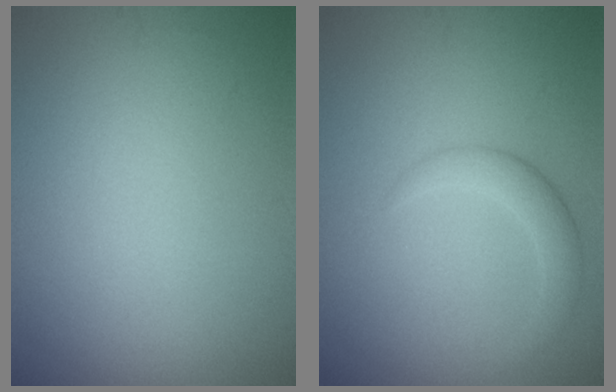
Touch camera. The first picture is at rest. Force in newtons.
{"total": 2.0, "press": 2.0, "slide": 0.2}